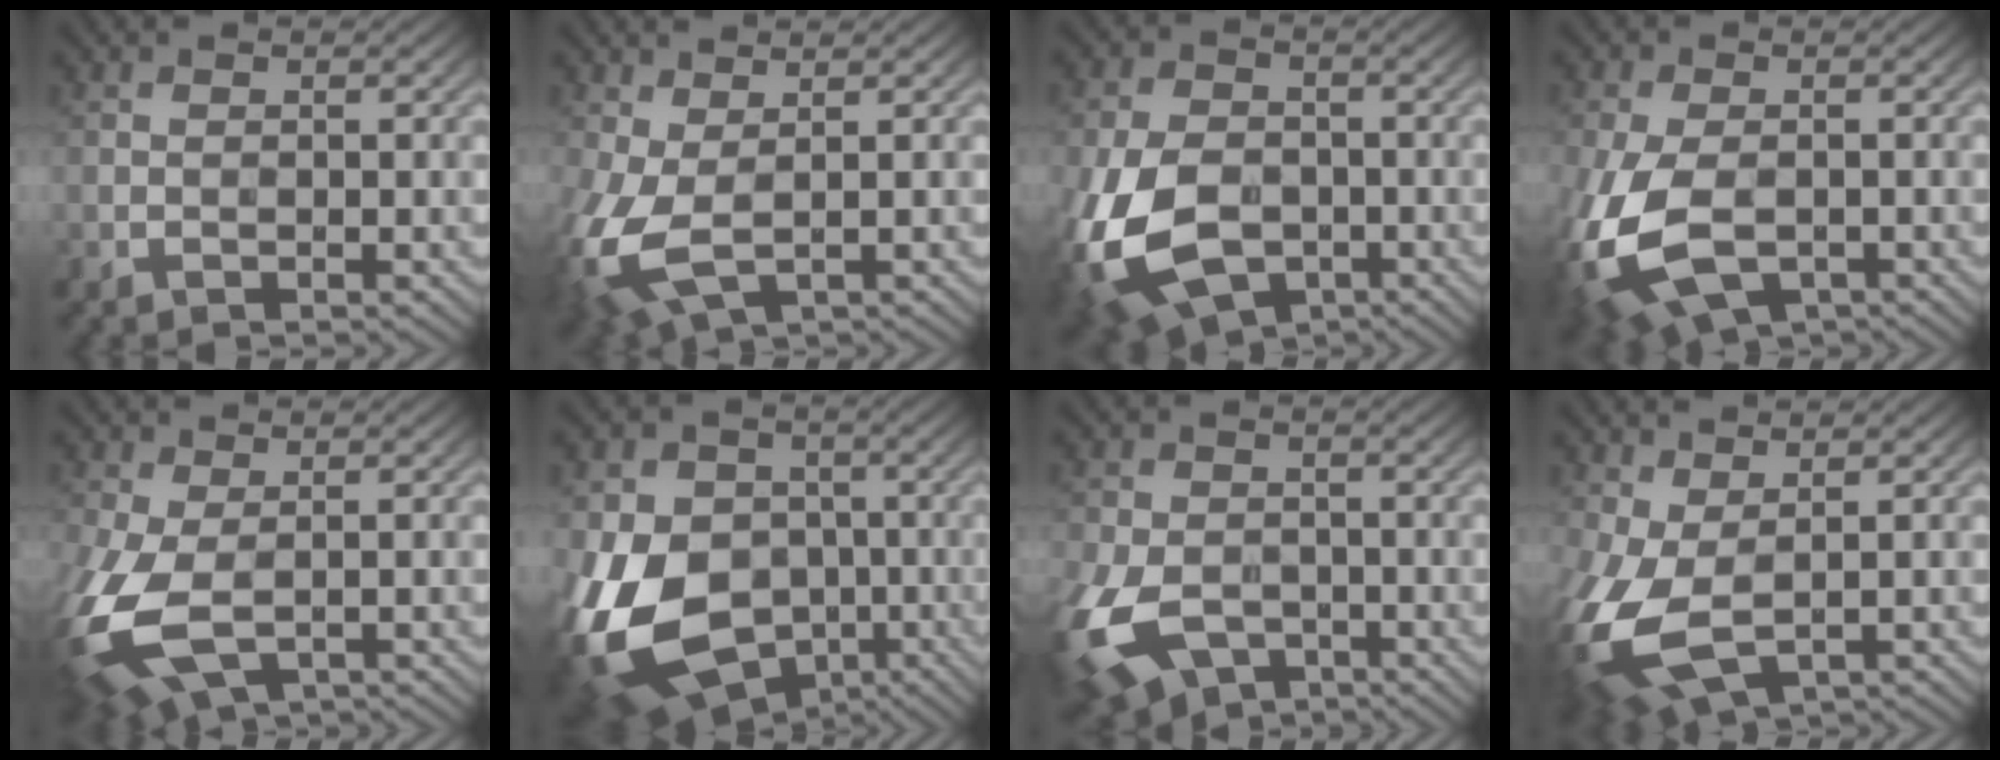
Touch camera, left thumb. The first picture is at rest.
{"total": 7.9, "force": [-1.2, 4.4, 6.5], "torque": [-0.182, -0.020, -0.019]}
{"total": 15.6, "force": [-5.9, 10.2, 10.2], "torque": [-0.260, -0.052, -0.102]}
{"total": 13.2, "force": [-5.0, 7.6, 9.6], "torque": [-0.259, -0.050, -0.079]}
{"total": 10.8, "force": [-3.2, 6.1, 8.3], "torque": [-0.229, -0.033, -0.049]}
{"total": 19.3, "force": [-6.0, 14.7, 11.1], "torque": [-0.260, -0.039, -0.108]}
{"total": 13.2, "force": [-6.1, 8.2, 8.4], "torque": [-0.222, -0.049, -0.111]}
{"total": 9.8, "force": [-1.6, 5.7, 7.7], "torque": [-0.218, -0.029, -0.020]}